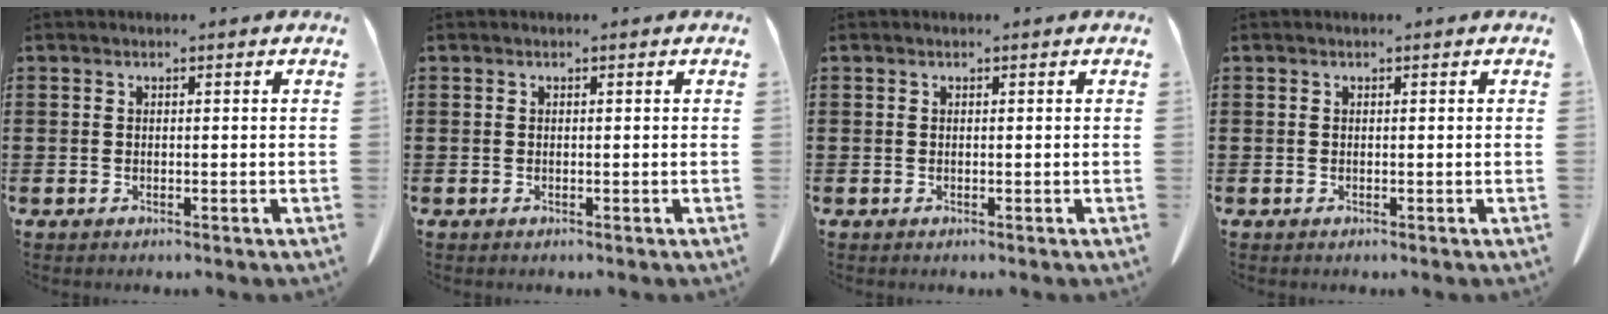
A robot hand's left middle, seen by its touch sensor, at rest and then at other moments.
{"total": 0.0}
{"total": 0.0}
{"total": 0.0}